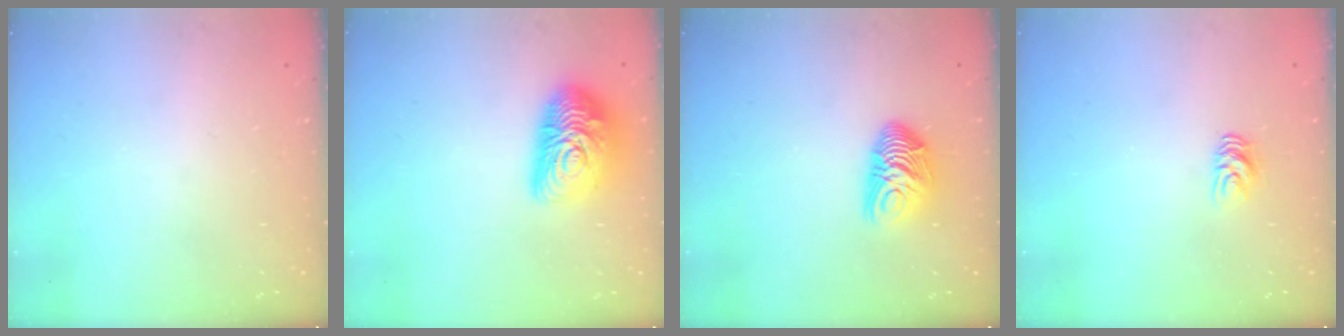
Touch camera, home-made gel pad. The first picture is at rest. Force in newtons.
{"total": 15.0, "press": 15.0, "slide": 0.8}
{"total": 10.2, "press": 10.2, "slide": 0.6}
{"total": 6.3, "press": 6.2, "slide": 0.6}